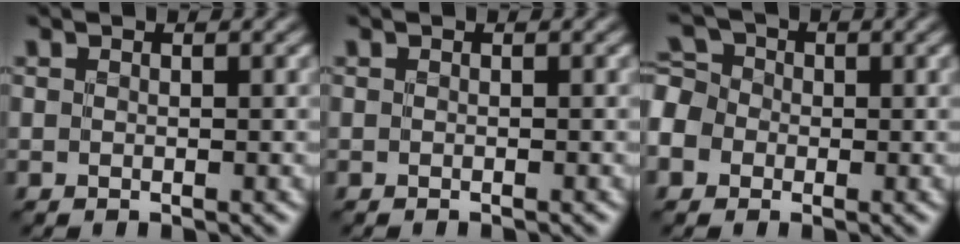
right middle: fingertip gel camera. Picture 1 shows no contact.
{"total": 0.7, "force": [-0.6, 0.0, 0.2], "torque": [0.001, -0.002, -0.010]}
{"total": 5.8, "force": [-2.1, 4.8, 2.4], "torque": [-0.060, 0.008, -0.049]}